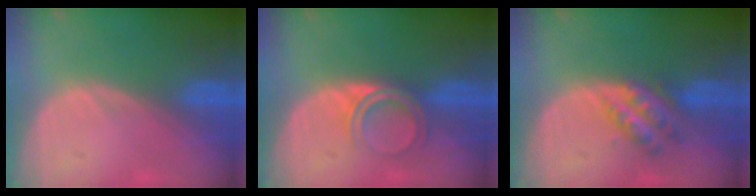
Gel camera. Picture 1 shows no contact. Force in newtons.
{"total": 4.7, "press": 4.0, "slide": 2.5}
{"total": 6.0, "press": 5.2, "slide": 3.1}